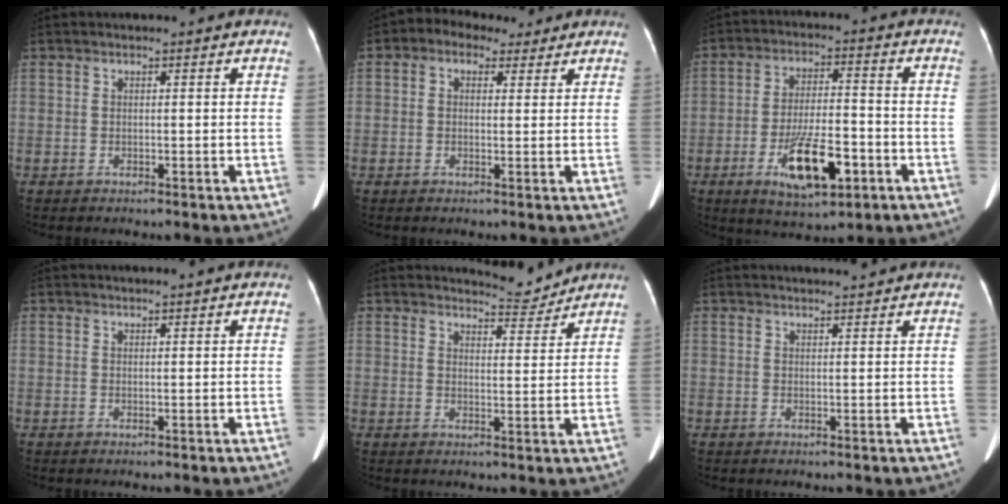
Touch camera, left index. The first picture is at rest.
{"total": 5.0, "force": [2.8, 3.5, 2.2], "torque": [-0.039, 0.034, 0.044]}
{"total": 11.5, "force": [-5.0, 3.5, 9.8], "torque": [-0.179, -0.008, -0.080]}
{"total": 0.8, "force": [0.6, -0.1, 0.4], "torque": [-0.007, 0.005, 0.012]}
{"total": 4.0, "force": [4.0, 0.0, -0.4], "torque": [-0.002, -0.018, 0.057]}
{"total": 2.2, "force": [2.2, -0.2, 0.5], "torque": [-0.007, 0.006, 0.032]}